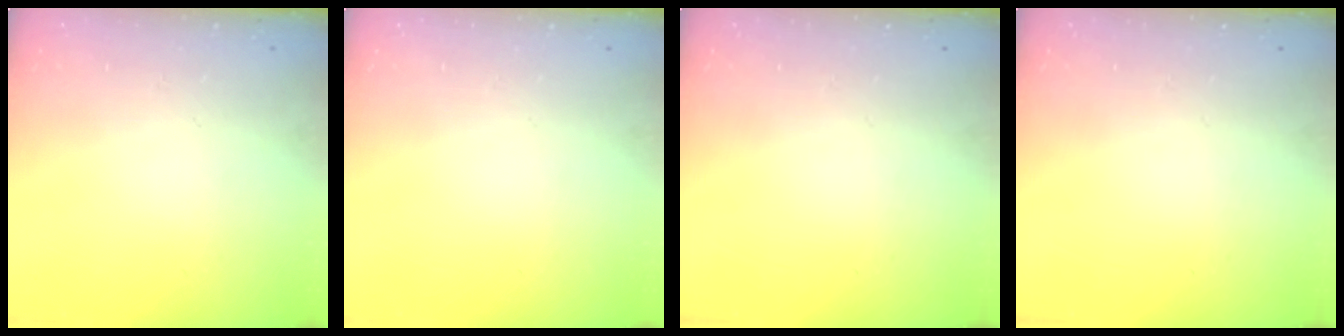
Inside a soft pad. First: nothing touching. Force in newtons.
{"total": 0.0}
{"total": 0.0}
{"total": 0.0}